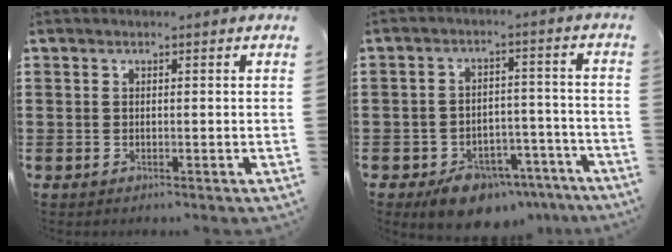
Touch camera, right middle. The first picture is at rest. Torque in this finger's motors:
{"motor_torque": [1.30, -0.83, 0.21, 0.05]}